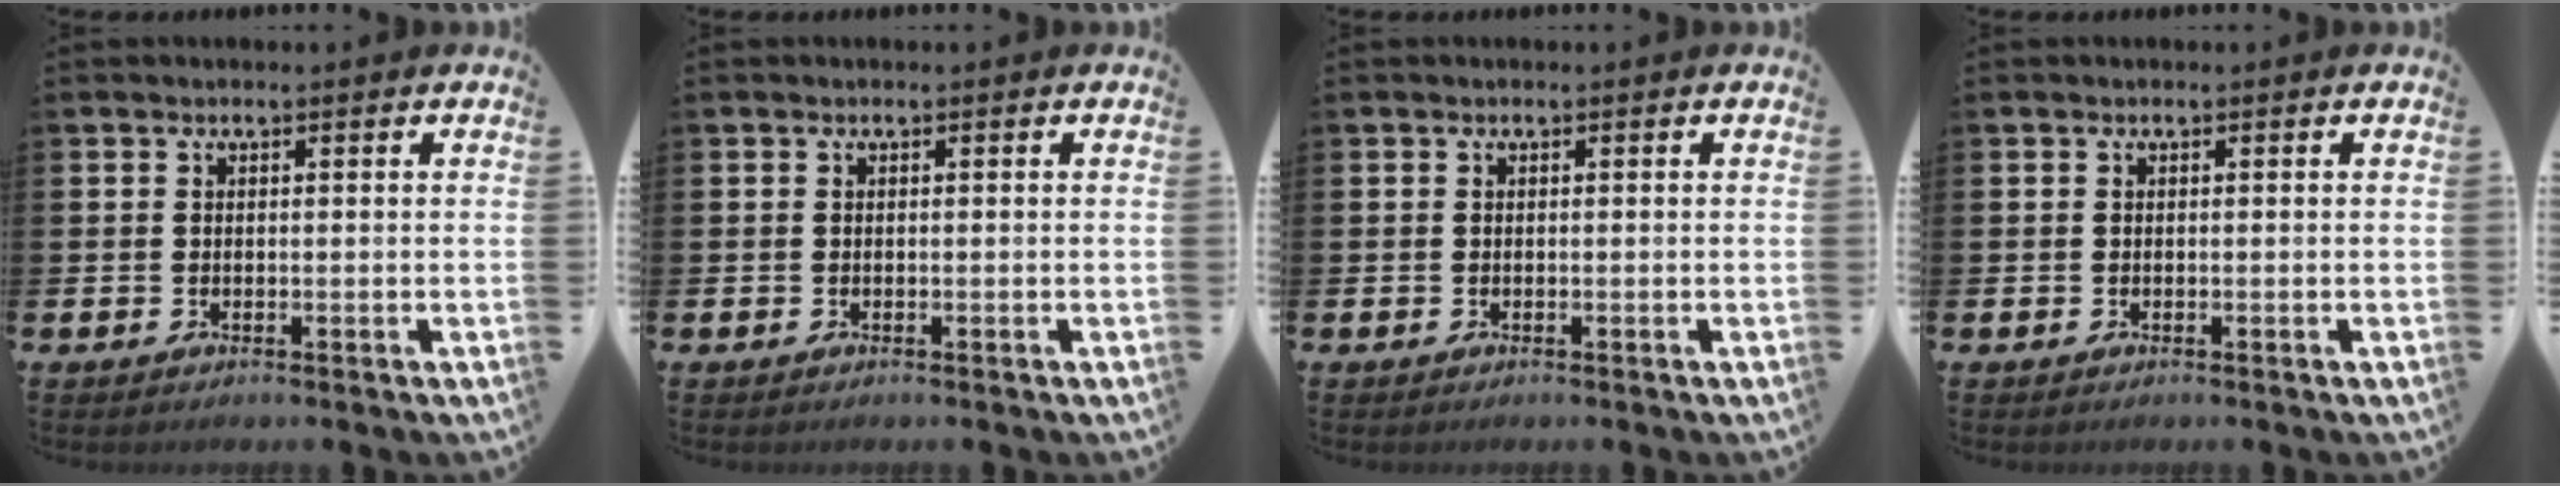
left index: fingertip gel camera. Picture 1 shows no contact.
{"total": 0.0}
{"total": 0.0}
{"total": 0.0}